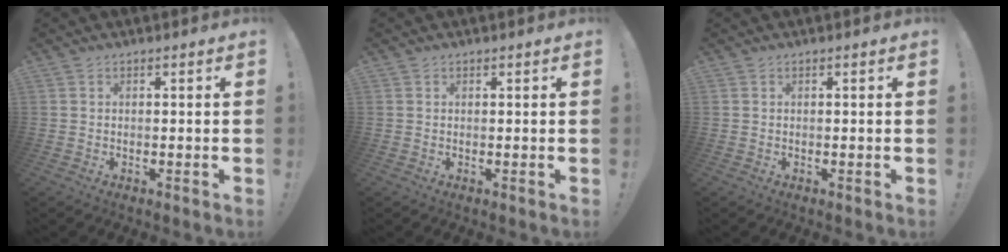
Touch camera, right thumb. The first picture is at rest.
{"total": 0.0}
{"total": 0.0}